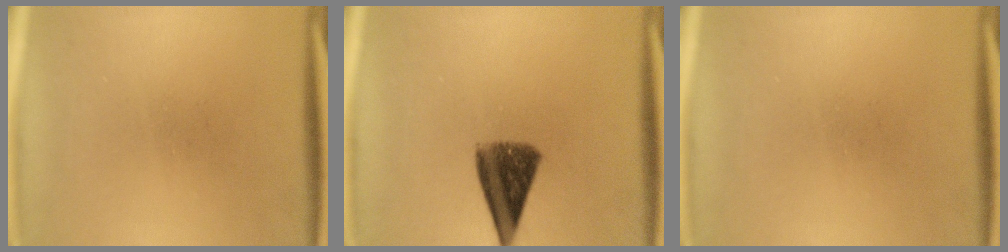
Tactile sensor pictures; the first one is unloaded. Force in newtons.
{"total": 8.8}
{"total": 0.0}